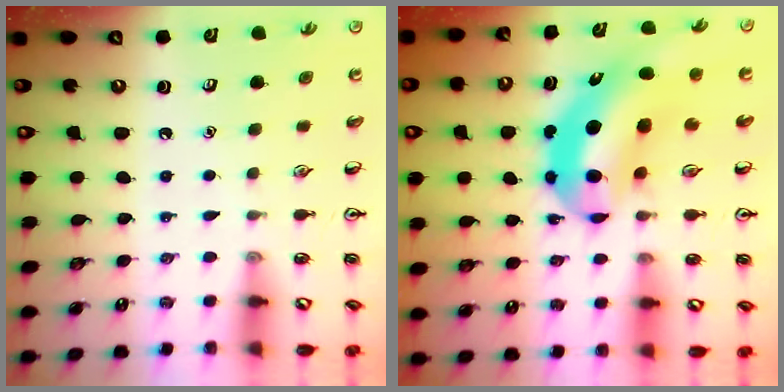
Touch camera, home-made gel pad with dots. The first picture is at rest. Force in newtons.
{"total": 10.1, "press": 9.6, "slide": 3.0}